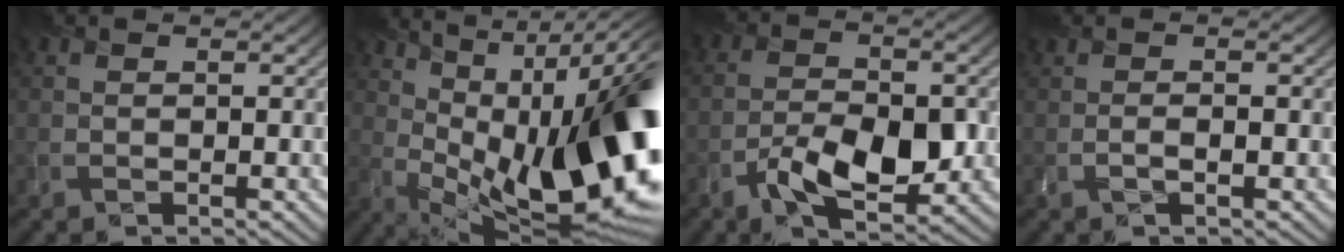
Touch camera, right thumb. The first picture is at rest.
{"total": 20.3, "force": [1.8, 9.2, 18.0], "torque": [-0.227, 0.003, 0.041]}
{"total": 7.3, "force": [-3.1, 3.4, 5.6], "torque": [-0.094, 0.001, -0.051]}
{"total": 0.7, "force": [-0.4, -0.2, 0.5], "torque": [-0.009, 0.000, -0.008]}